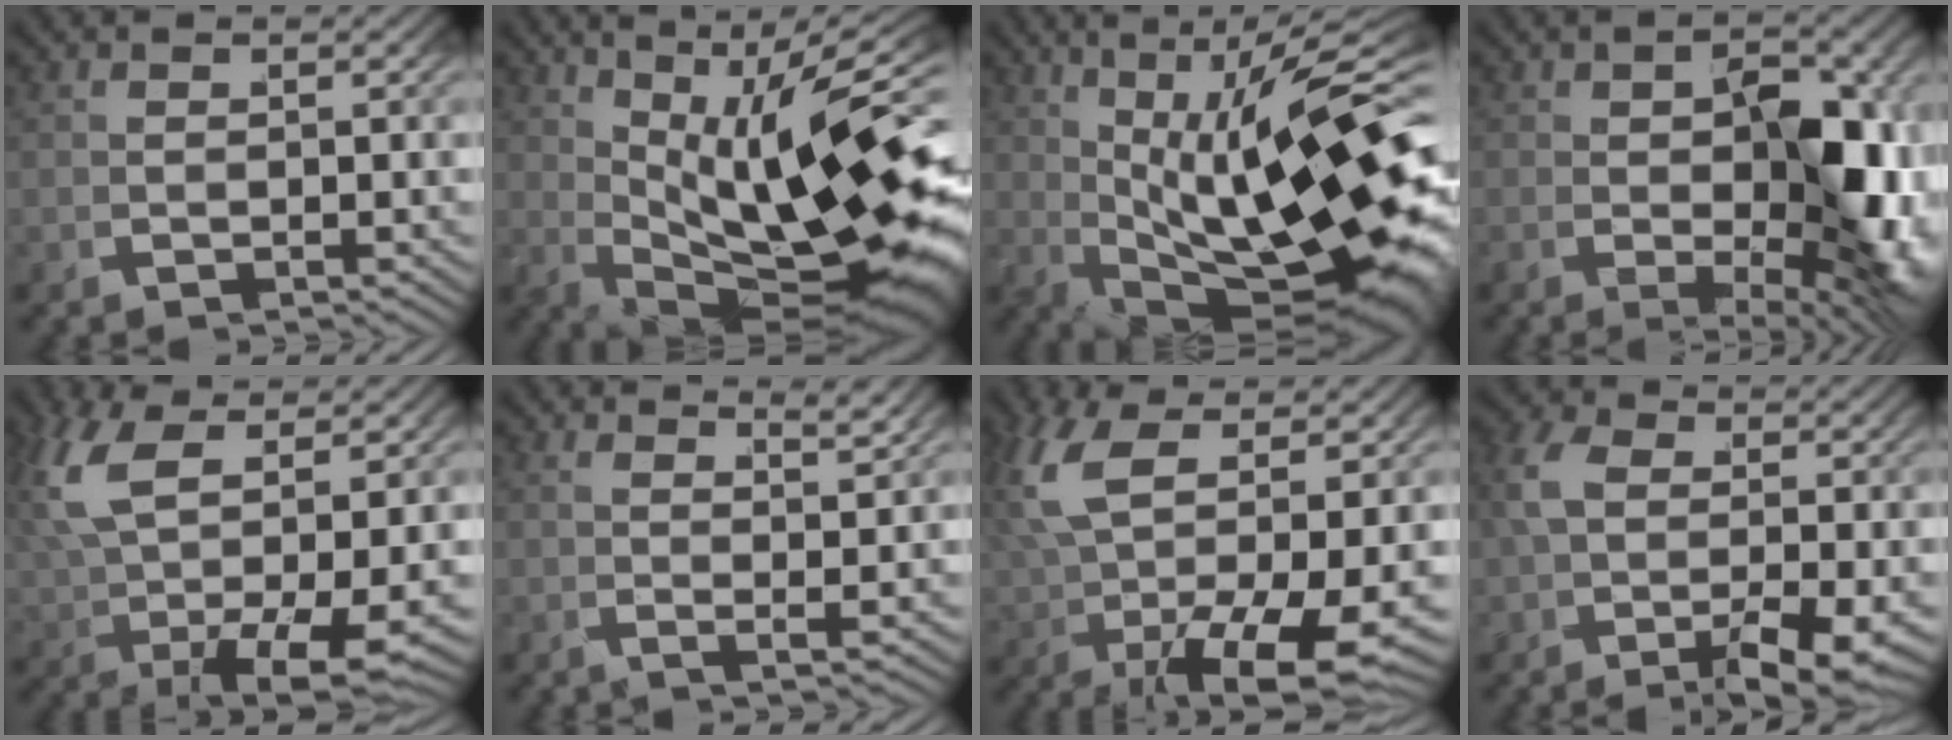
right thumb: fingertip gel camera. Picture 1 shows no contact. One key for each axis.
{"total": 21.1, "fx": -1.1, "fy": 10.6, "fz": 18.2, "tx": -0.272, "ty": -0.026, "tz": 0.014}
{"total": 23.2, "fx": -2.3, "fy": 11.8, "fz": 19.8, "tx": -0.305, "ty": -0.041, "tz": 0.004}
{"total": 12.6, "fx": -2.1, "fy": 6.4, "fz": 10.7, "tx": -0.164, "ty": -0.048, "tz": 0.002}
{"total": 8.4, "fx": 1.1, "fy": 4.3, "fz": 7.1, "tx": -0.166, "ty": -0.020, "tz": 0.041}
{"total": 2.4, "fx": 1.6, "fy": -1.2, "fz": 1.3, "tx": -0.026, "ty": 0.006, "tz": 0.026}
{"total": 9.5, "fx": 0.3, "fy": 4.7, "fz": 8.2, "tx": -0.183, "ty": -0.027, "tz": 0.032}
{"total": 5.8, "fx": -1.1, "fy": 3.3, "fz": 4.7, "tx": -0.097, "ty": -0.012, "tz": -0.011}